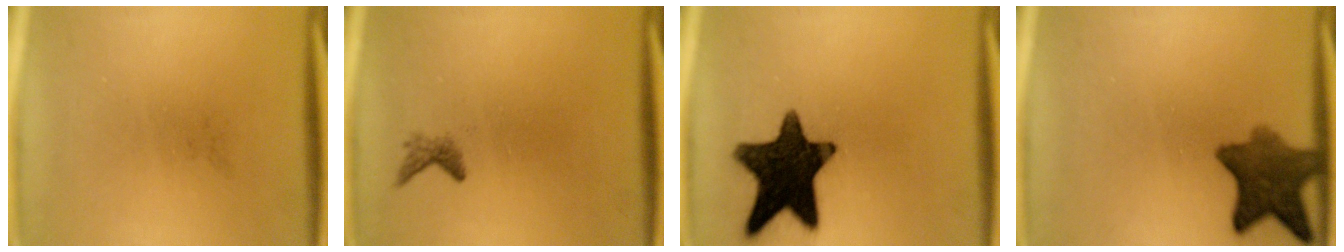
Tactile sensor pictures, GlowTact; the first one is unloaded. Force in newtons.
{"total": 1.1}
{"total": 16.0}
{"total": 8.6}